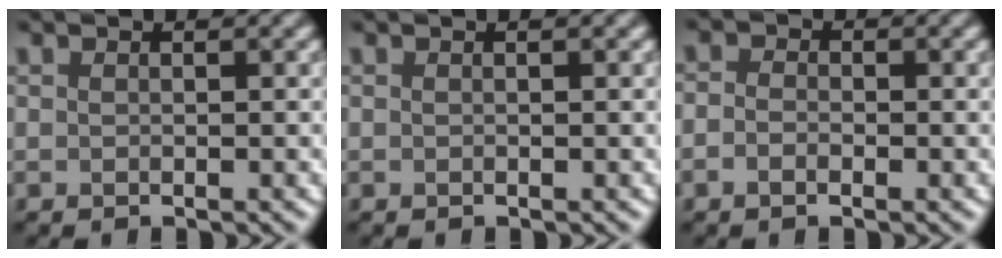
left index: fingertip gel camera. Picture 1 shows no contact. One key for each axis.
{"total": 0.8, "fx": 0.3, "fy": 0.1, "fz": 0.7, "tx": -0.011, "ty": 0.005, "tz": 0.001}
{"total": 1.7, "fx": -0.4, "fy": 1.1, "fz": 1.2, "tx": -0.011, "ty": 0.000, "tz": -0.018}